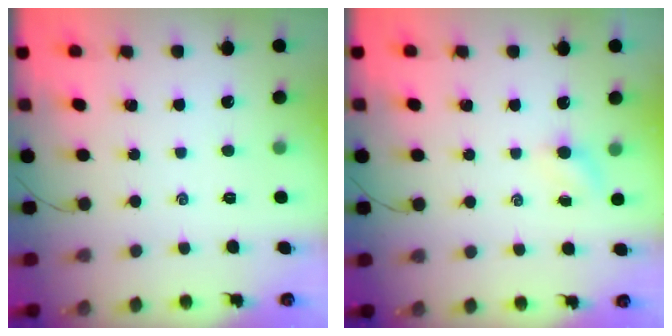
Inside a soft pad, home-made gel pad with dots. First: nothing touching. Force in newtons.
{"total": 3.5, "press": 3.5, "slide": 0.8}